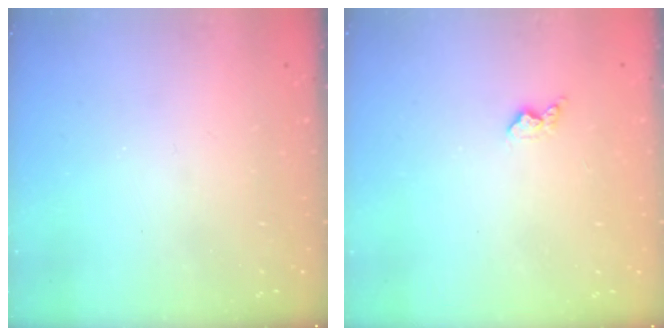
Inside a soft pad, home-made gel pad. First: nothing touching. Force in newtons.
{"total": 4.1, "press": 4.0, "slide": 0.6}